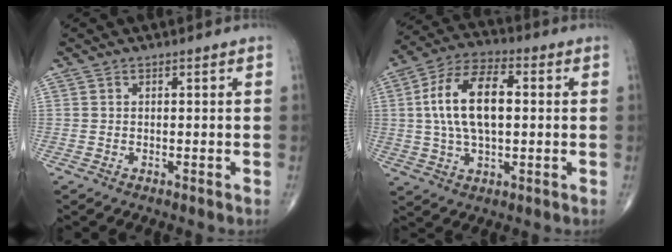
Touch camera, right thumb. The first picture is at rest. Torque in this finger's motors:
{"motor_torque": [-0.61, 0.95, 0.28, -0.08, 0.45]}